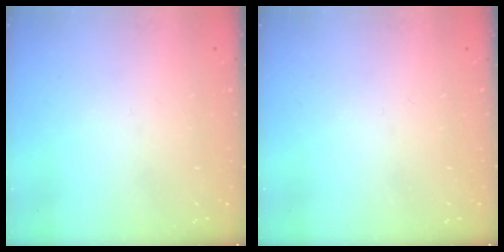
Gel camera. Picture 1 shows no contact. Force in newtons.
{"total": 0.0}